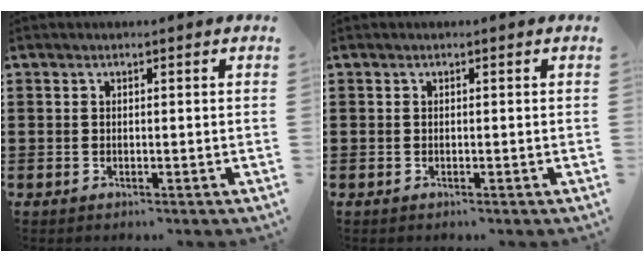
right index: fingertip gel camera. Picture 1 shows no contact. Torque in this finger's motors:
{"motor_torque": [0.10, 0.05, 0.00, 0.00]}